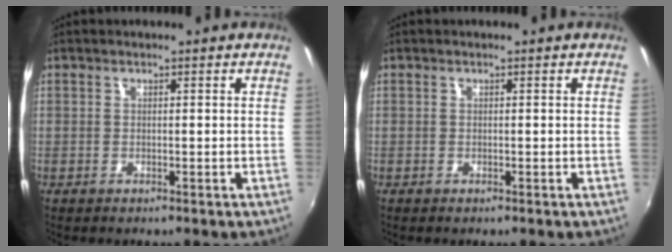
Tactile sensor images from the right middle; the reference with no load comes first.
{"total": 0.0}